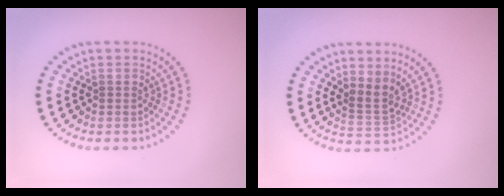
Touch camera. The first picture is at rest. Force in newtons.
{"total": 2.3, "press": 1.5, "slide": 1.7}